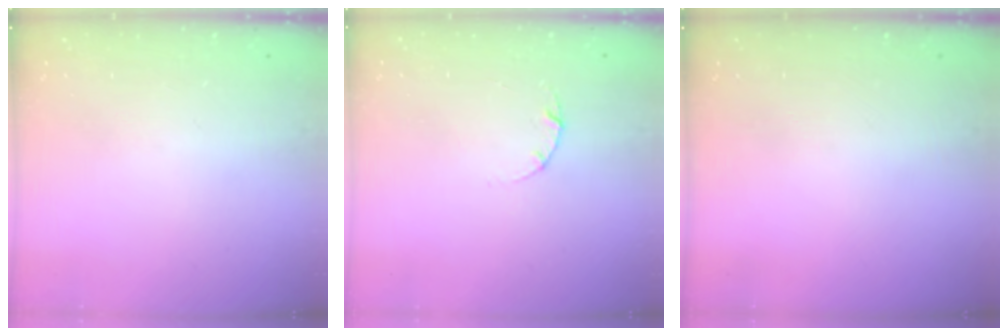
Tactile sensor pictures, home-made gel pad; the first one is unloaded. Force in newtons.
{"total": 3.0, "press": 3.0, "slide": 0.4}
{"total": 0.0}